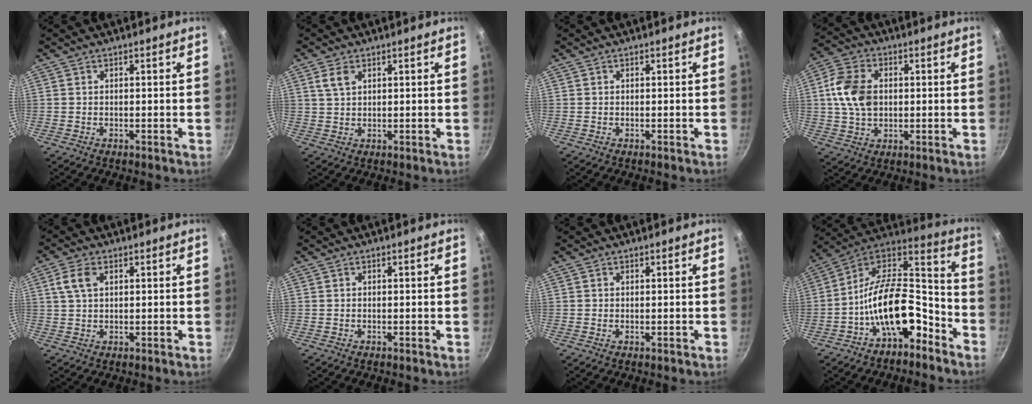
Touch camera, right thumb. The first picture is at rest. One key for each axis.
{"total": 3.3, "fx": 1.6, "fy": 1.9, "fz": 2.2, "tx": -0.039, "ty": -0.001, "tz": 0.031}
{"total": 0.0}
{"total": 10.4, "fx": 1.1, "fy": 7.3, "fz": 7.3, "tx": -0.127, "ty": 0.010, "tz": 0.012}
{"total": 4.5, "fx": 1.6, "fy": 2.5, "fz": 3.4, "tx": -0.069, "ty": 0.007, "tz": 0.030}
{"total": 0.0}
{"total": 0.0}
{"total": 18.1, "fx": -8.3, "fy": 9.2, "fz": 13.2, "tx": -0.188, "ty": 0.091, "tz": -0.150}